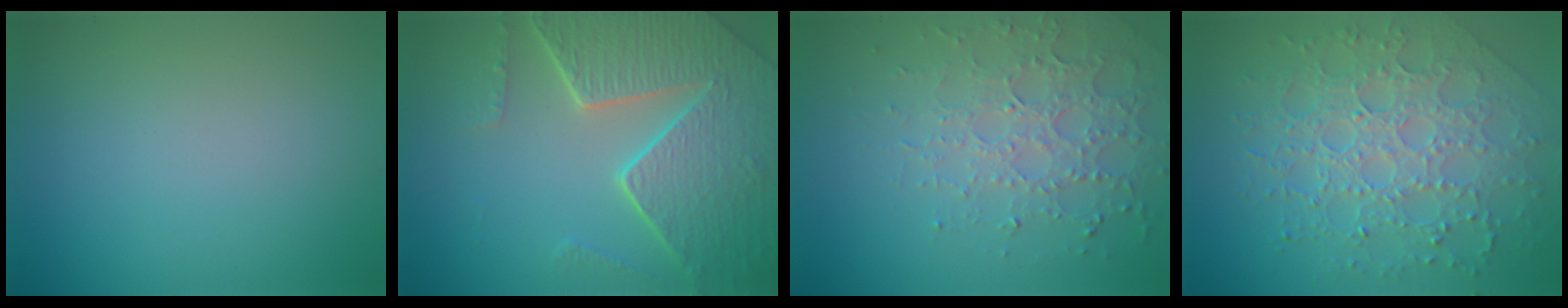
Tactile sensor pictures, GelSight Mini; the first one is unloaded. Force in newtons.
{"total": 7.8, "press": 5.7, "slide": 5.4}
{"total": 4.7, "press": 3.4, "slide": 3.1}
{"total": 7.8, "press": 5.6, "slide": 5.5}